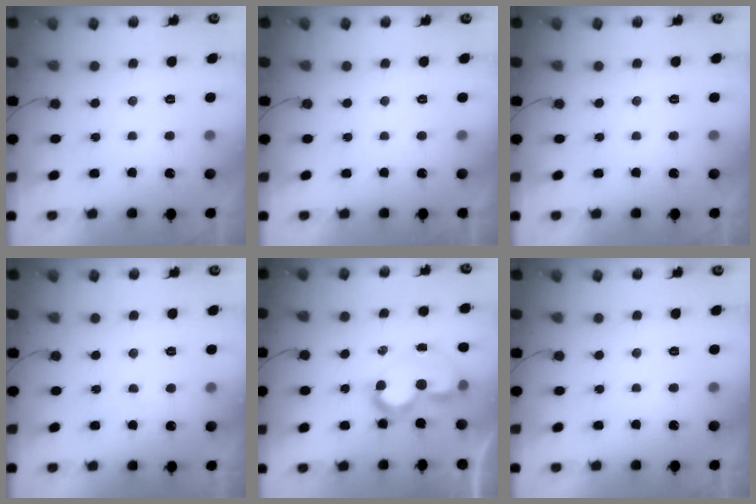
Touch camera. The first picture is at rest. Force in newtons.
{"total": 1.8, "press": 1.8, "slide": 0.0}
{"total": 0.0}
{"total": 1.4, "press": 1.4, "slide": 0.1}
{"total": 7.8, "press": 7.8, "slide": 0.6}
{"total": 0.0}